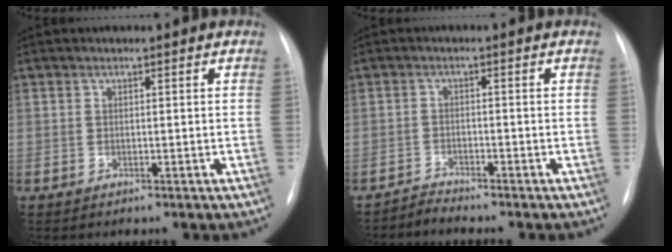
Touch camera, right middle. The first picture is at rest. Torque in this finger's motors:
{"motor_torque": [0.05, -0.34, -0.04, -0.01]}